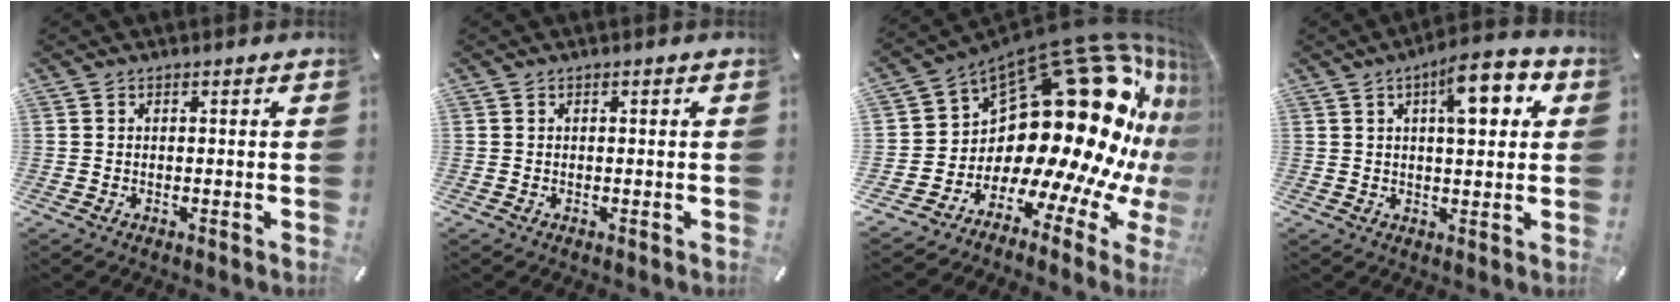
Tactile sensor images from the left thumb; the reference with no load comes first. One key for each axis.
{"total": 0.0}
{"total": 31.8, "fx": 10.4, "fy": 16.0, "fz": 25.5, "tx": -0.352, "ty": -0.166, "tz": 0.225}
{"total": 9.6, "fx": 3.9, "fy": 3.7, "fz": 7.9, "tx": -0.103, "ty": -0.018, "tz": 0.056}